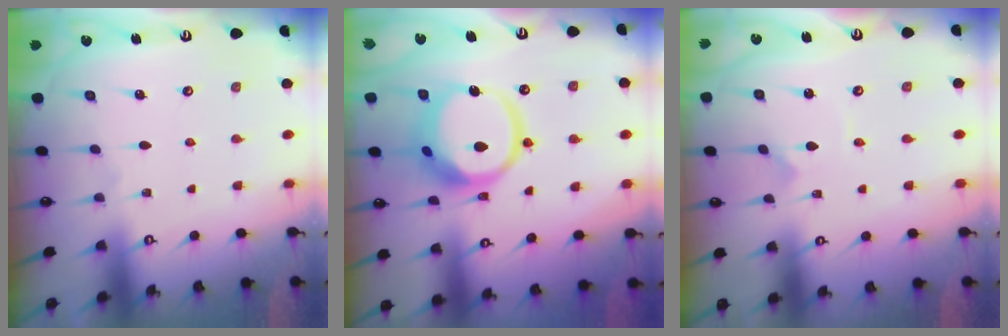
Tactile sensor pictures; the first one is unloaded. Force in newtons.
{"total": 14.3, "press": 14.3, "slide": 1.5}
{"total": 0.0}